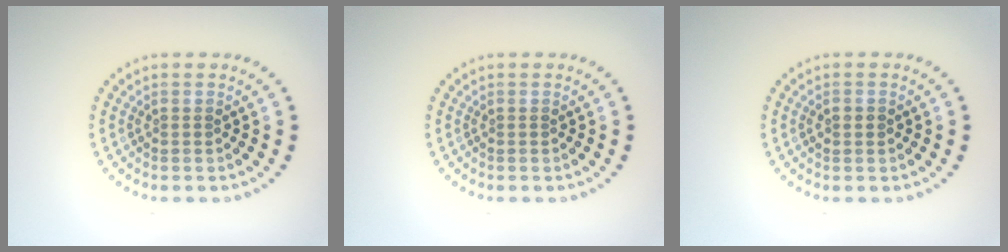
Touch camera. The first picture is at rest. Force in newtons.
{"total": 0.0}
{"total": 1.3, "press": 1.3, "slide": 0.2}